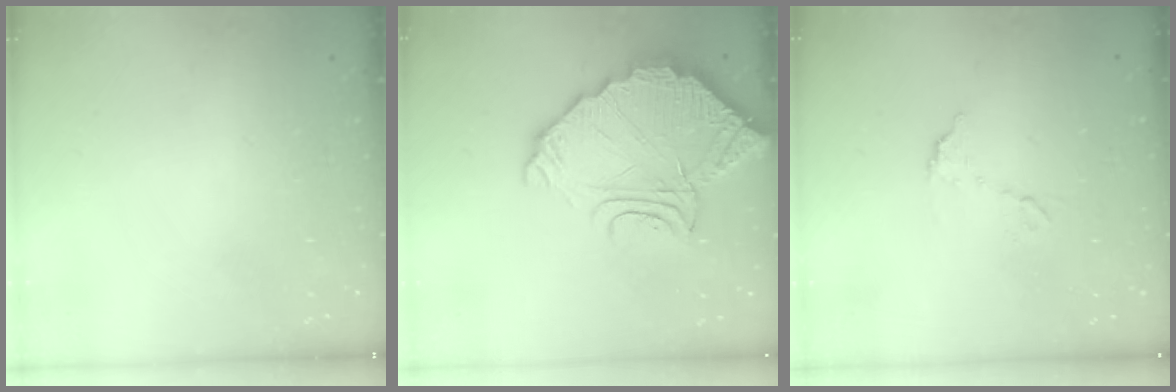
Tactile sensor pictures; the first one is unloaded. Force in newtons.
{"total": 17.2, "press": 17.1, "slide": 1.7}
{"total": 5.8, "press": 5.8, "slide": 0.3}